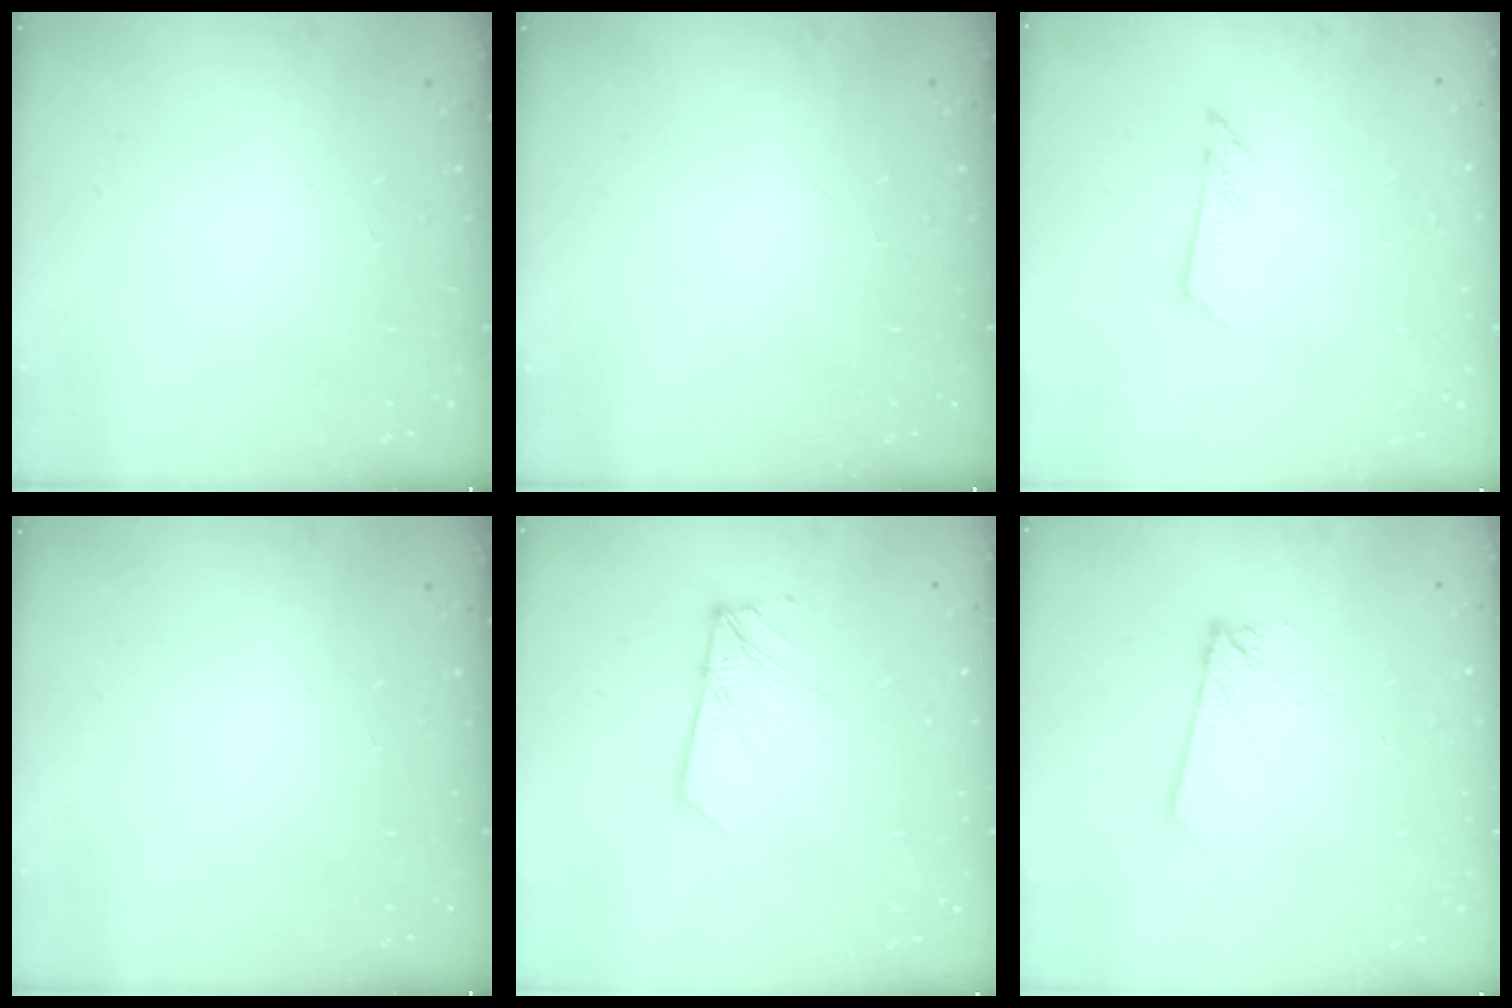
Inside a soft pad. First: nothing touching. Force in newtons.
{"total": 0.0}
{"total": 6.7, "press": 6.7, "slide": 0.1}
{"total": 0.0}
{"total": 9.3, "press": 9.2, "slide": 1.3}
{"total": 2.8, "press": 2.8, "slide": 0.3}